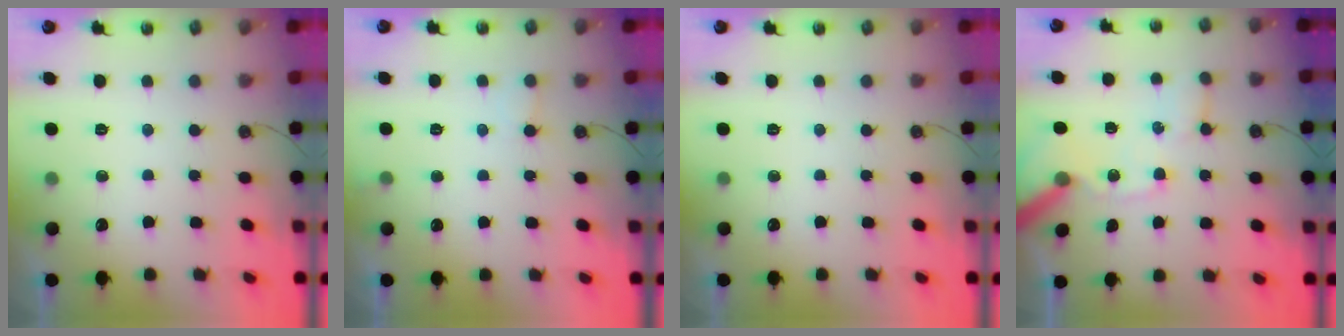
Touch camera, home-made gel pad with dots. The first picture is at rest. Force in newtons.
{"total": 5.7, "press": 5.6, "slide": 0.5}
{"total": 0.0}
{"total": 12.8, "press": 12.8, "slide": 1.4}